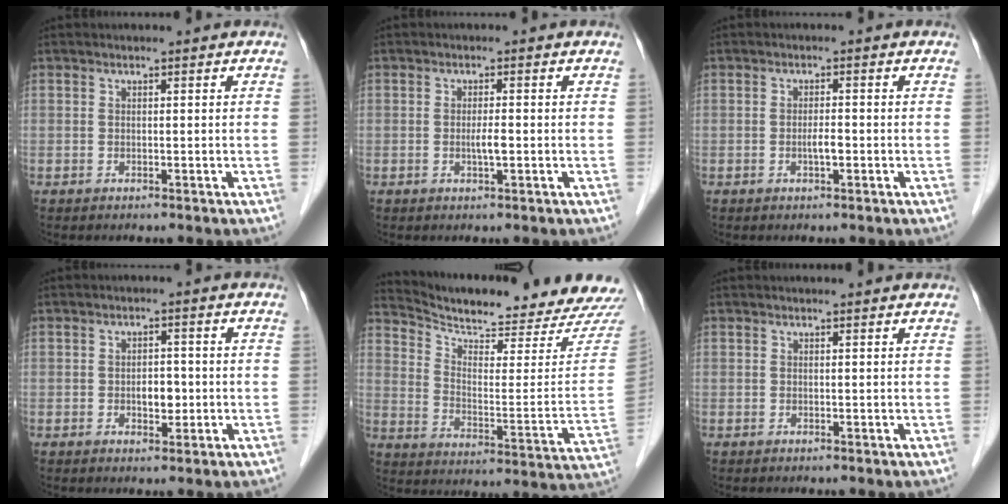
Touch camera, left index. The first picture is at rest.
{"total": 1.8, "force": [-0.4, 0.1, 1.8], "torque": [-0.036, -0.001, -0.006]}
{"total": 1.8, "force": [-0.6, 0.4, 1.6], "torque": [-0.031, 0.001, -0.010]}
{"total": 2.9, "force": [-0.6, 1.7, 2.3], "torque": [-0.034, 0.003, -0.003]}
{"total": 21.4, "force": [20.6, 0.8, 5.5], "torque": [-0.097, -0.087, 0.277]}
{"total": 2.1, "force": [2.0, 0.1, 0.5], "torque": [-0.011, 0.010, 0.019]}